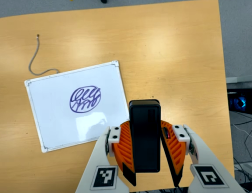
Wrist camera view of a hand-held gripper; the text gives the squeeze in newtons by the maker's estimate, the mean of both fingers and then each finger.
{"total": 7.5, "left": 6.5, "right": 8.5}